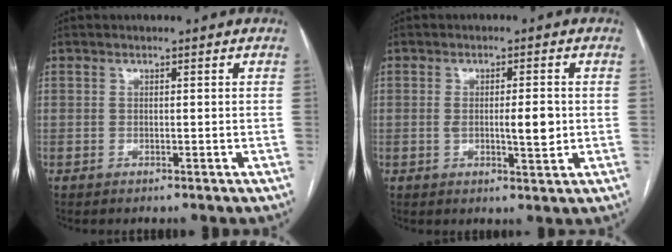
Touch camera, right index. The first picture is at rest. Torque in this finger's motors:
{"motor_torque": [1.00, -0.02, 0.43, 0.09]}